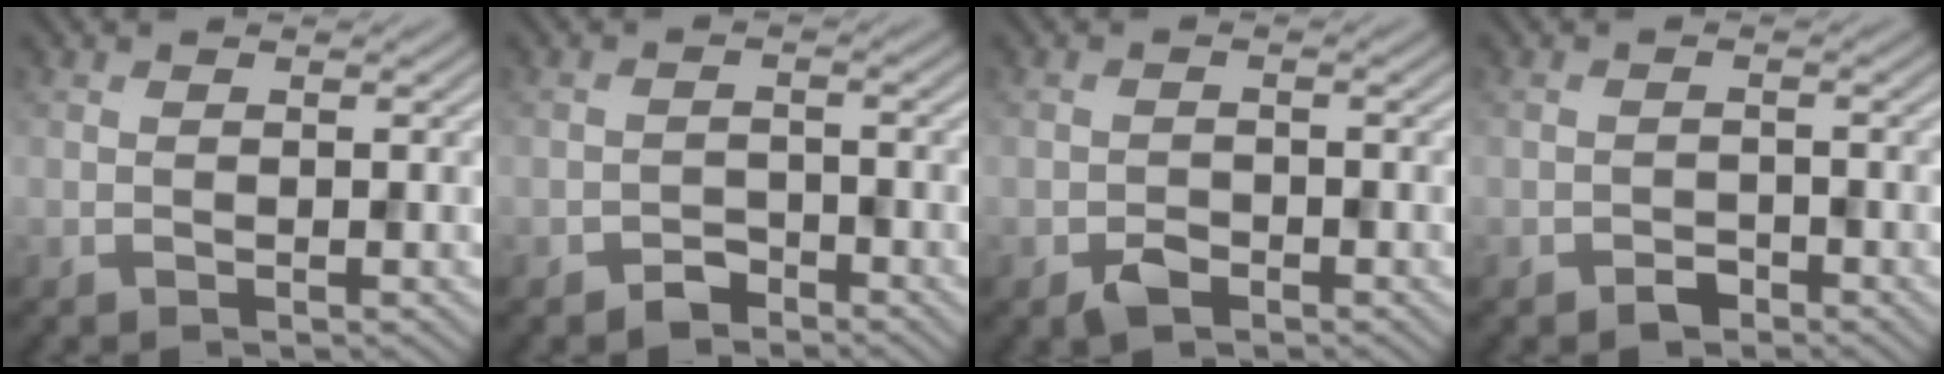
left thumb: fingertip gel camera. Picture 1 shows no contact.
{"total": 2.2, "force": [-1.8, 1.2, 0.6], "torque": [-0.005, 0.004, -0.037]}
{"total": 2.1, "force": [-1.4, 1.2, 1.0], "torque": [-0.016, -0.001, -0.029]}
{"total": 1.7, "force": [-1.3, 0.9, 0.6], "torque": [-0.007, 0.001, -0.026]}